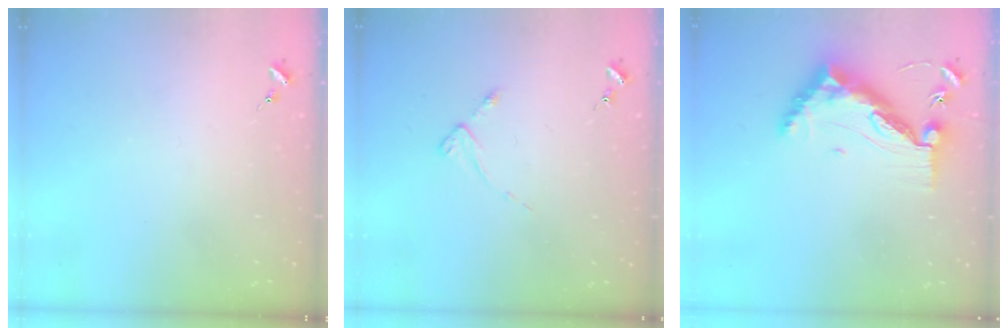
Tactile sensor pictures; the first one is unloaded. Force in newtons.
{"total": 2.8, "press": 2.8, "slide": 0.3}
{"total": 13.4, "press": 13.3, "slide": 1.4}